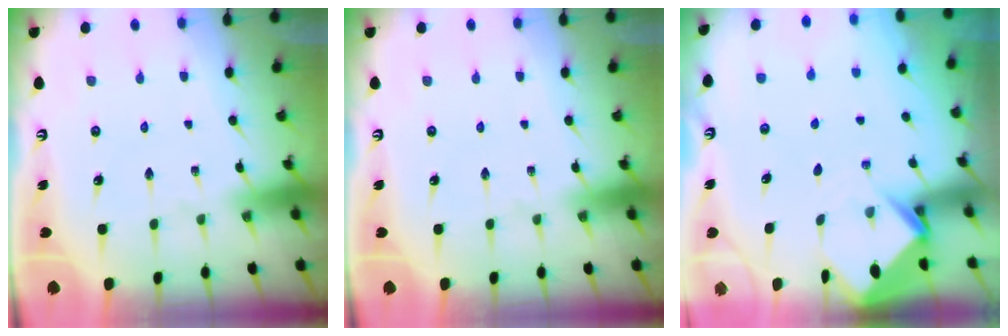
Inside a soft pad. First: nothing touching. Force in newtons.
{"total": 0.0}
{"total": 3.8, "press": 3.8, "slide": 0.2}